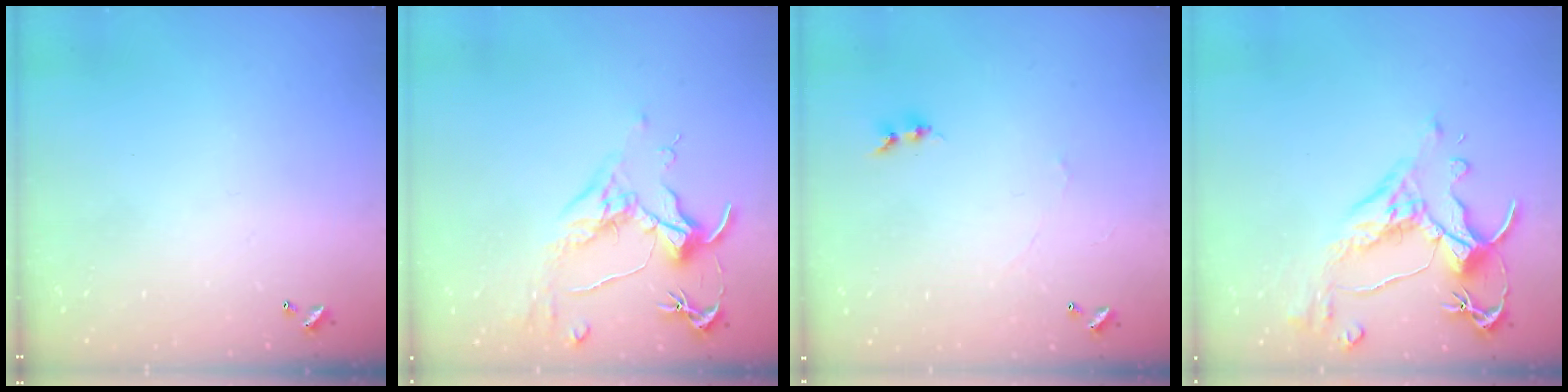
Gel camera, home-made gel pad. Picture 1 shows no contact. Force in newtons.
{"total": 1.8, "press": 1.5, "slide": 0.9}
{"total": 0.0}
{"total": 3.5, "press": 3.2, "slide": 1.5}